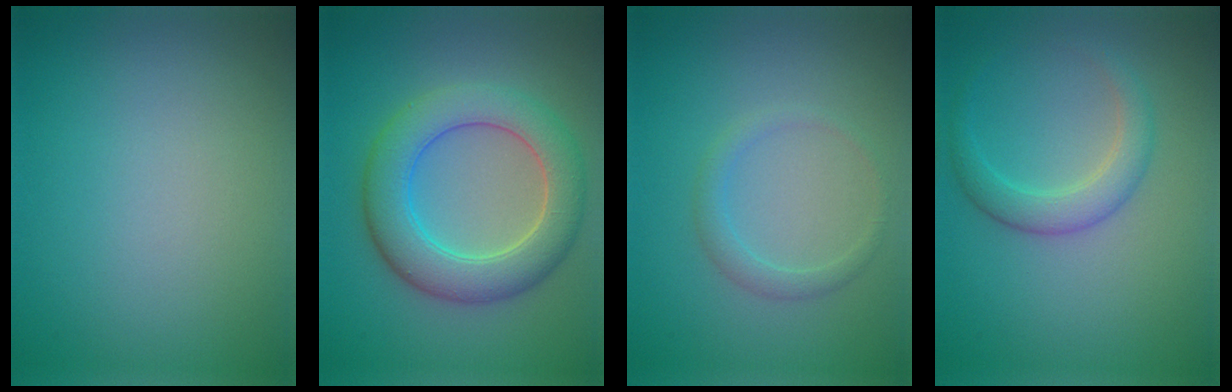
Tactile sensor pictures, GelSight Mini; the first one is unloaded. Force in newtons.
{"total": 6.6, "press": 6.6, "slide": 0.4}
{"total": 1.5, "press": 1.5, "slide": 0.1}
{"total": 2.8, "press": 2.8, "slide": 0.0}